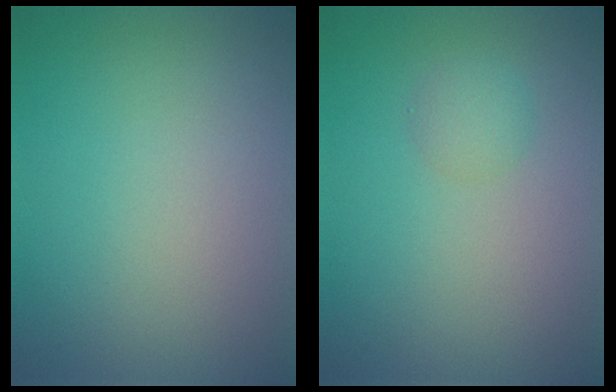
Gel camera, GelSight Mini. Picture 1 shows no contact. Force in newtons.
{"total": 1.4, "press": 1.4, "slide": 0.0}